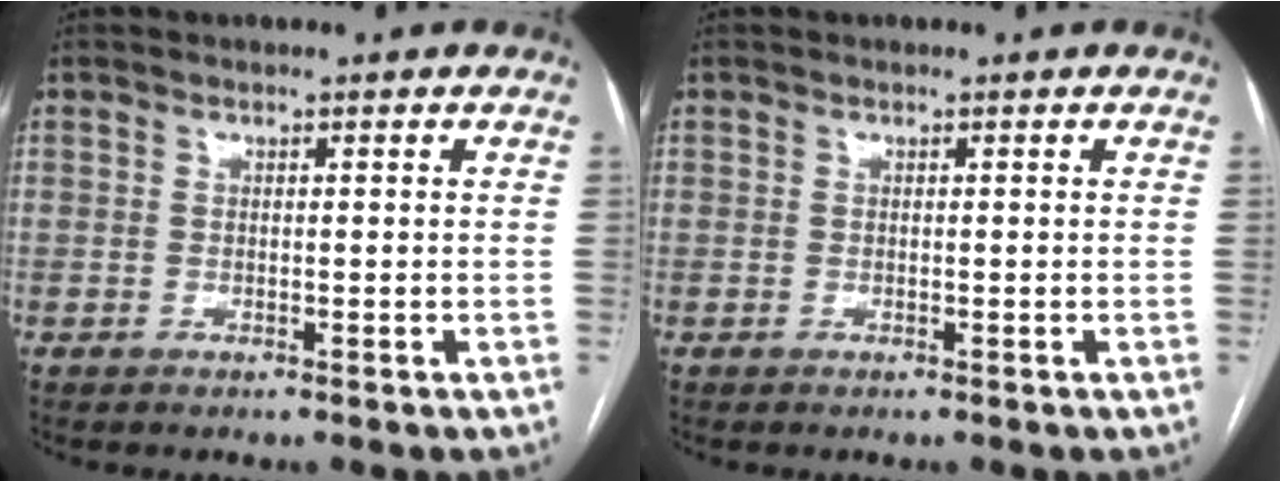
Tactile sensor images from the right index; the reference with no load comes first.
{"total": 0.0}